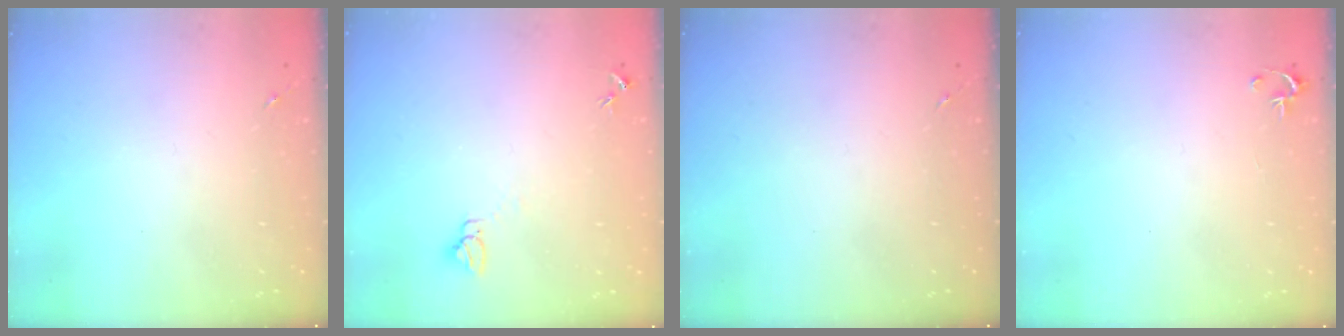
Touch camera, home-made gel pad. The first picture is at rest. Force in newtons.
{"total": 3.9, "press": 3.8, "slide": 0.3}
{"total": 0.0}
{"total": 2.5, "press": 2.5, "slide": 0.2}